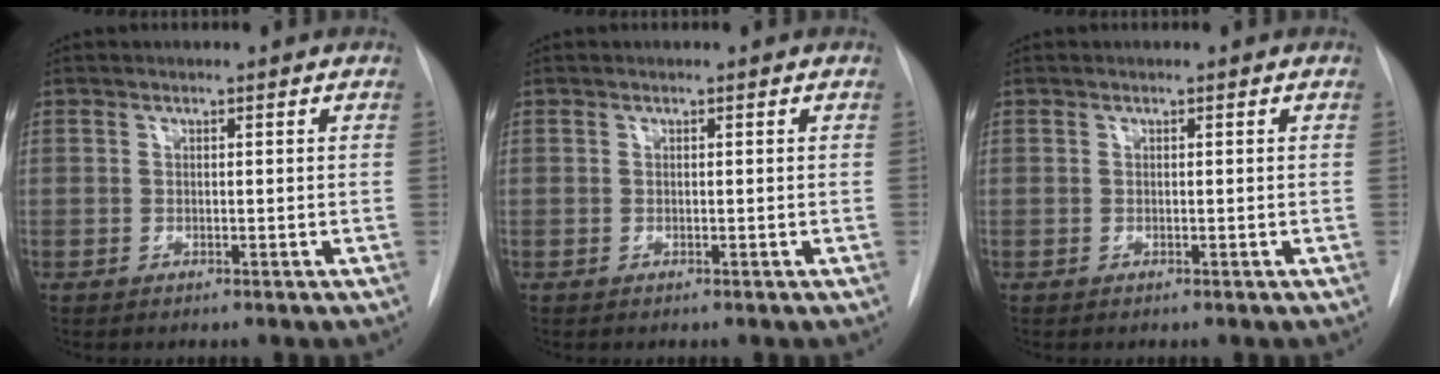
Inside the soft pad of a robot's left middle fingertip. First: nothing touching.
{"total": 0.0}
{"total": 0.0}